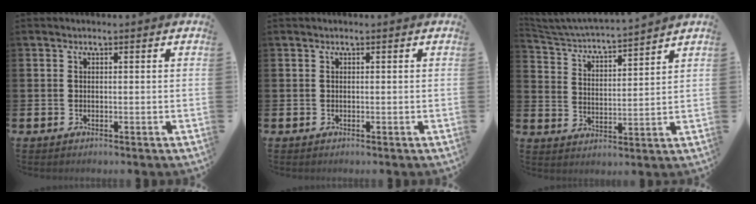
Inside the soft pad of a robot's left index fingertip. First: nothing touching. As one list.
[{"total": 0.0}, {"total": 4.2, "force": [4.2, 0.0, 0.7], "torque": [-0.037, -0.040, 0.066]}]